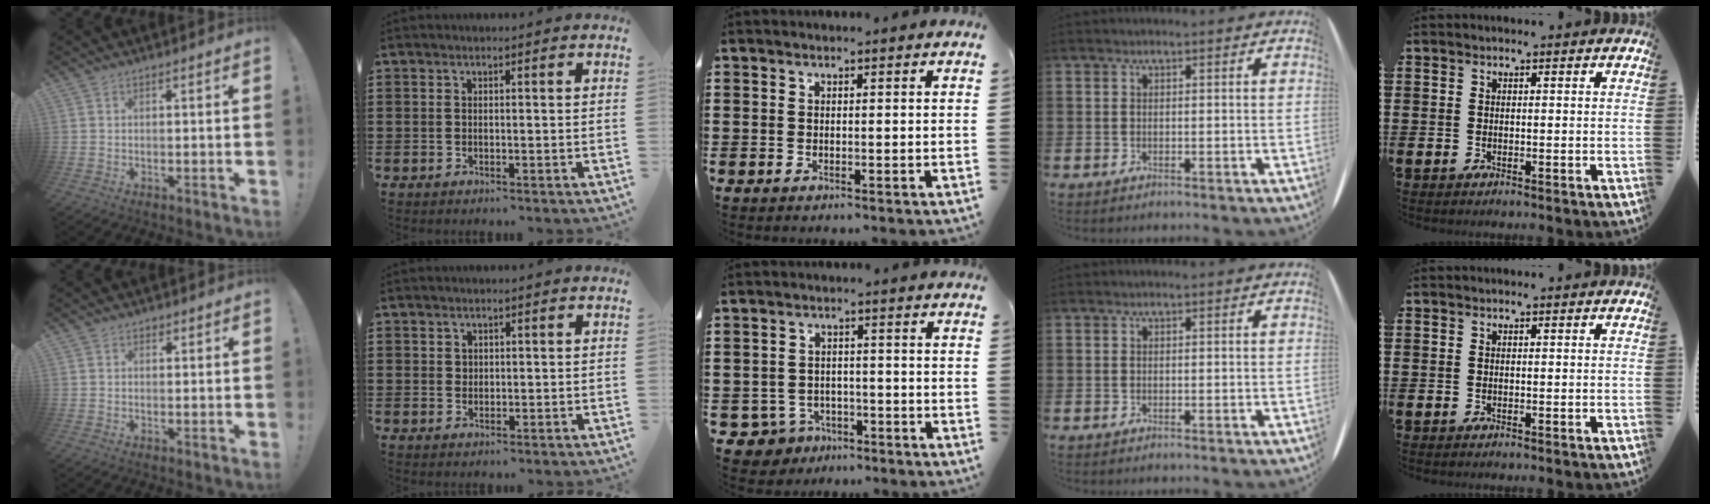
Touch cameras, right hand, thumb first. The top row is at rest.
{"thumb": {"total": 0.8, "force": [0.6, 0.6, 0.1], "torque": [0.003, -0.002, 0.010]}, "index": {"total": 1.0, "force": [0.7, 0.7, 0.1], "torque": [-0.003, 0.002, 0.014]}, "middle": {"total": 3.7, "force": [-2.9, 2.1, 0.7], "torque": [-0.043, -0.004, -0.067]}}